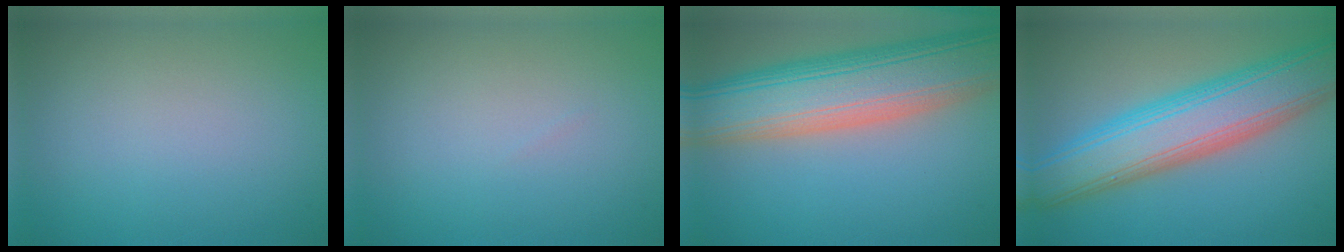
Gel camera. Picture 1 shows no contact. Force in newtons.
{"total": 0.0}
{"total": 12.5, "press": 12.5, "slide": 0.8}
{"total": 10.1, "press": 10.1, "slide": 0.4}